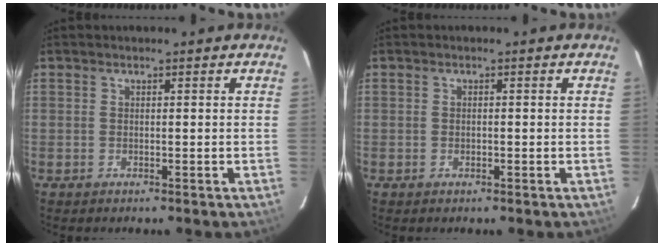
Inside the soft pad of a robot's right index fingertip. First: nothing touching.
{"total": 0.5, "force": [-0.2, 0.5, 0.2], "torque": [-0.004, 0.000, -0.002]}